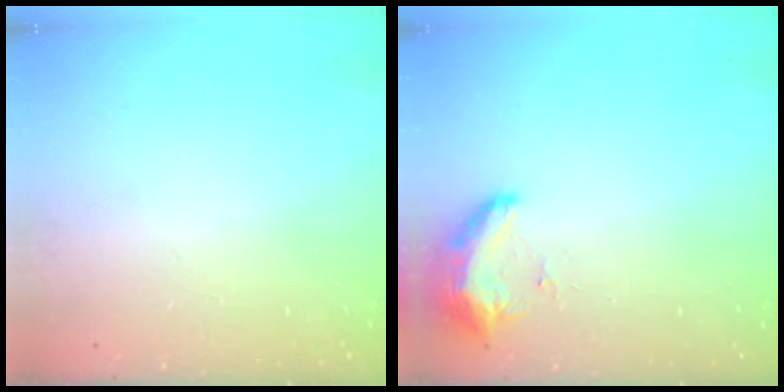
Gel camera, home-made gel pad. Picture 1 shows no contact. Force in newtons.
{"total": 9.1, "press": 8.9, "slide": 1.9}